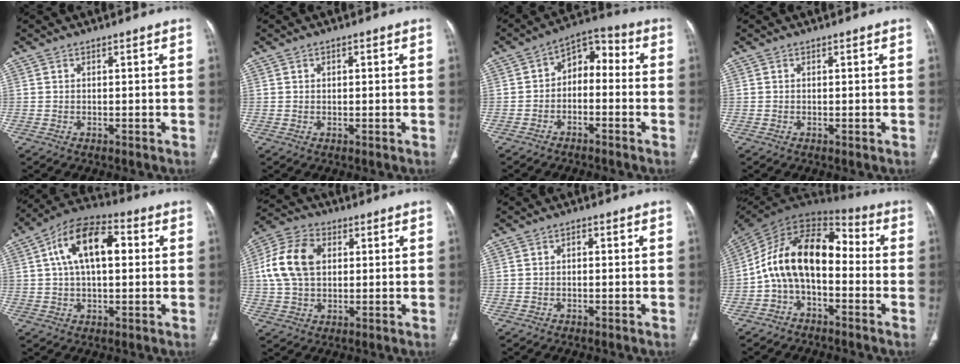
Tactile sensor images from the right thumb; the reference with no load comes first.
{"total": 1.0, "force": [0.3, 0.7, 0.7], "torque": [-0.007, -0.001, 0.004]}
{"total": 7.5, "force": [-1.6, 5.2, 5.1], "torque": [-0.045, 0.043, -0.042]}
{"total": 0.0}
{"total": 14.3, "force": [3.2, 7.5, 11.8], "torque": [-0.193, 0.024, 0.046]}
{"total": 12.7, "force": [2.1, 8.7, 8.9], "torque": [-0.166, 0.016, 0.033]}
{"total": 0.8, "force": [-0.2, 0.6, 0.5], "torque": [0.000, 0.003, -0.008]}
{"total": 15.6, "force": [-2.1, 9.4, 12.3], "torque": [-0.194, 0.073, -0.052]}